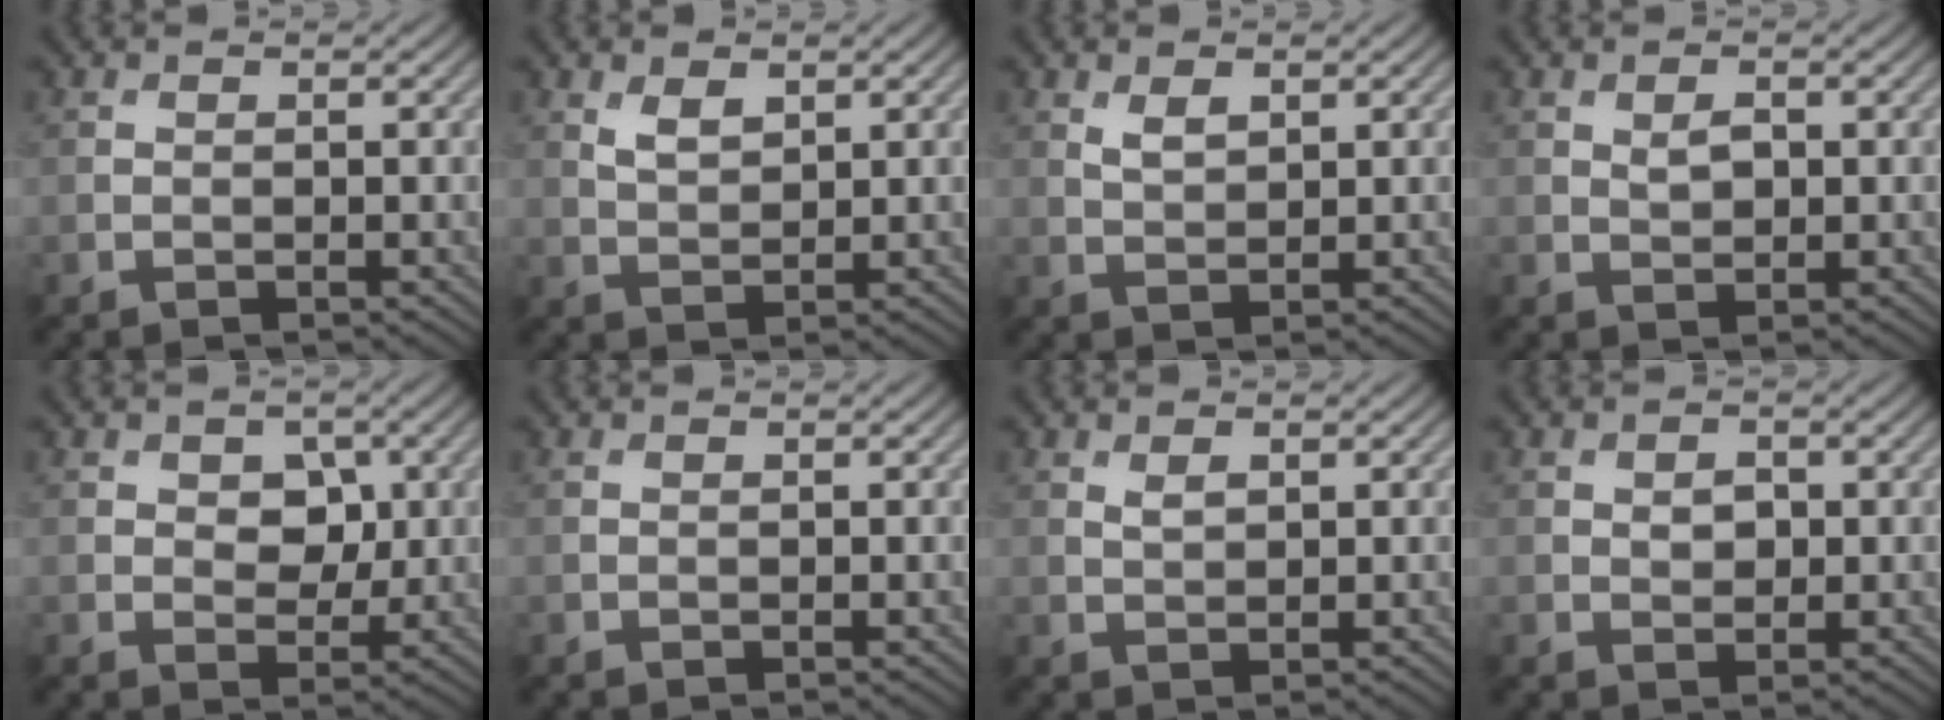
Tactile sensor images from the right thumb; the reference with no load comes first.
{"total": 2.4, "force": [1.4, 1.3, 1.6], "torque": [-0.036, -0.003, 0.032]}
{"total": 2.0, "force": [1.1, 1.1, 1.4], "torque": [-0.031, -0.002, 0.025]}
{"total": 1.8, "force": [0.4, 1.1, 1.4], "torque": [-0.027, -0.002, 0.009]}
{"total": 3.6, "force": [0.8, 2.6, 2.4], "torque": [-0.038, -0.004, 0.005]}
{"total": 0.0}
{"total": 1.4, "force": [0.7, 0.7, 1.0], "torque": [-0.022, -0.003, 0.016]}
{"total": 1.8, "force": [0.3, 1.3, 1.2], "torque": [-0.024, -0.003, 0.004]}